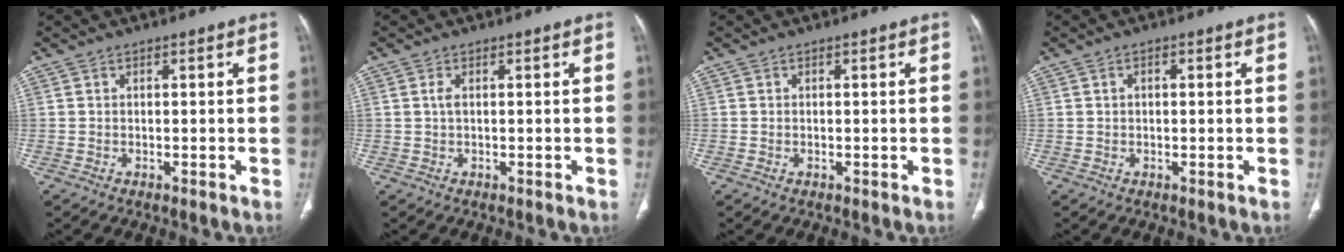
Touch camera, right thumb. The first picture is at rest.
{"total": 1.1, "force": [0.2, 0.4, 1.0], "torque": [-0.027, 0.004, 0.006]}
{"total": 0.0}
{"total": 1.2, "force": [0.3, 0.7, 0.9], "torque": [-0.015, 0.005, 0.005]}